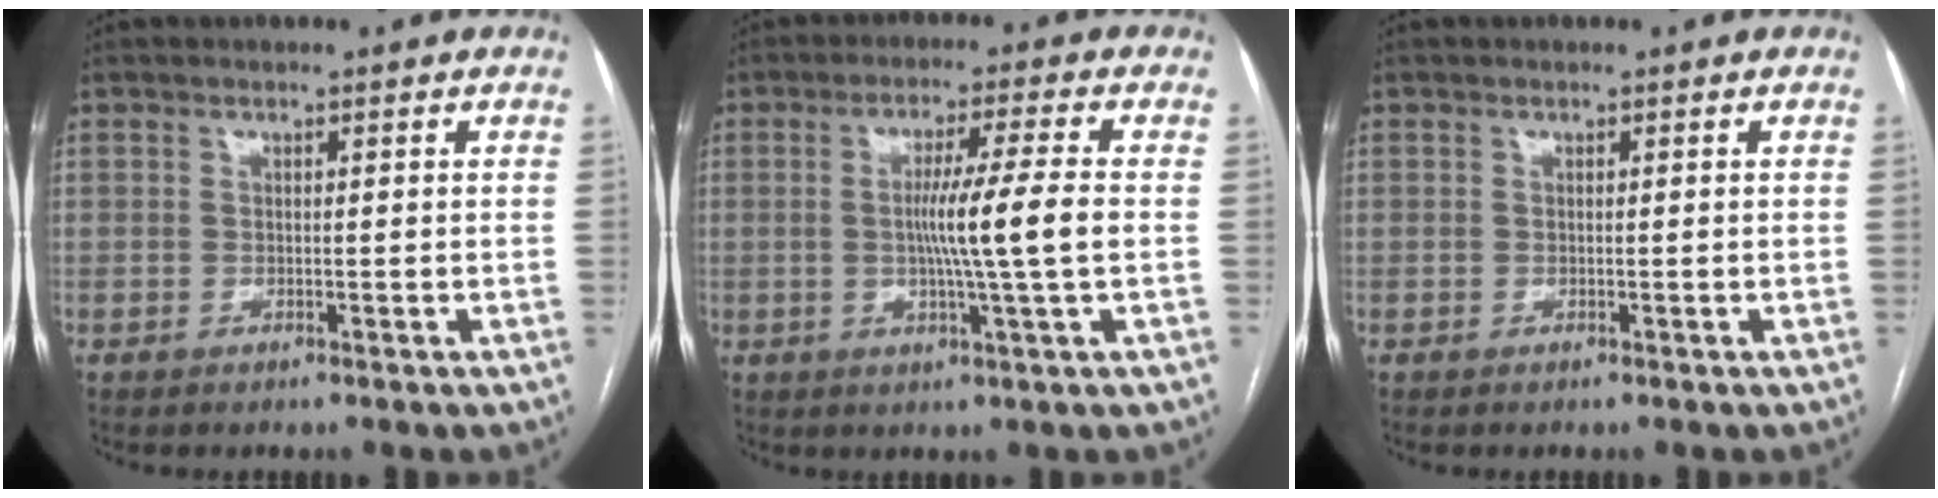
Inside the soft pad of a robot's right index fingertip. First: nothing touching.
{"total": 8.4, "force": [-0.3, -1.4, 8.3], "torque": [-0.144, -0.006, -0.005]}
{"total": 0.0}